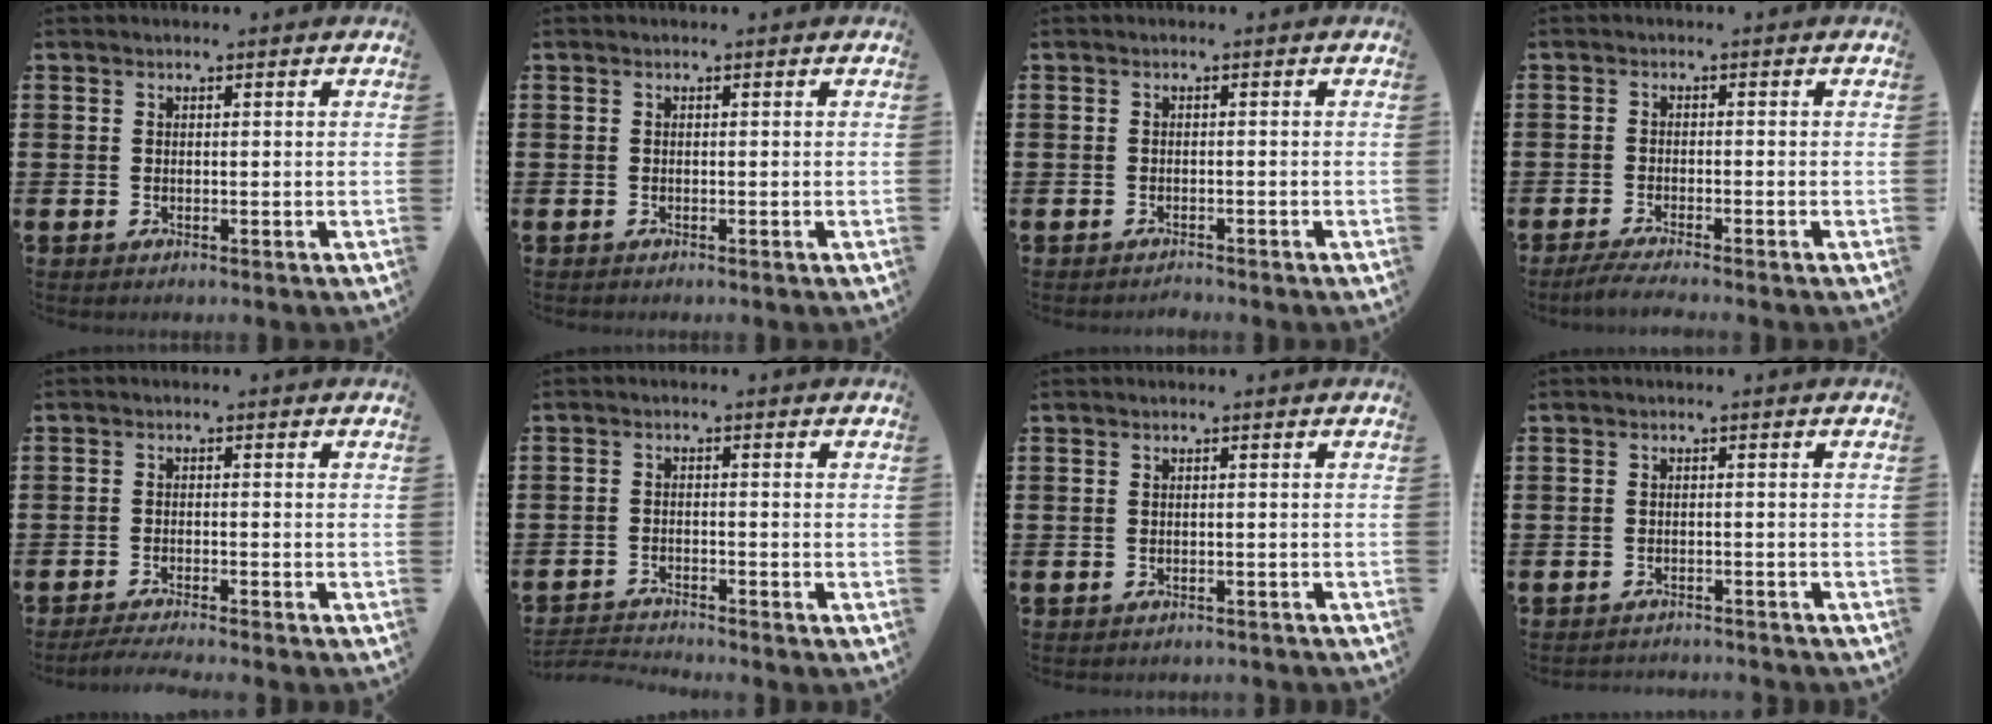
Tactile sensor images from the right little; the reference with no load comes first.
{"total": 0.0}
{"total": 0.8, "force": [-0.8, 0.0, 0.0], "torque": [-0.003, -0.001, -0.016]}
{"total": 2.1, "force": [-1.6, -0.1, 1.2], "torque": [-0.020, 0.000, -0.030]}
{"total": 1.9, "force": [-1.7, -0.1, 0.8], "torque": [-0.012, 0.004, -0.033]}
{"total": 2.1, "force": [-2.1, -0.1, 0.0], "torque": [-0.005, 0.002, -0.046]}
{"total": 0.6, "force": [-0.6, 0.0, 0.0], "torque": [-0.002, -0.002, -0.012]}
{"total": 1.3, "force": [-1.2, -0.1, -0.1], "torque": [-0.003, 0.003, -0.027]}